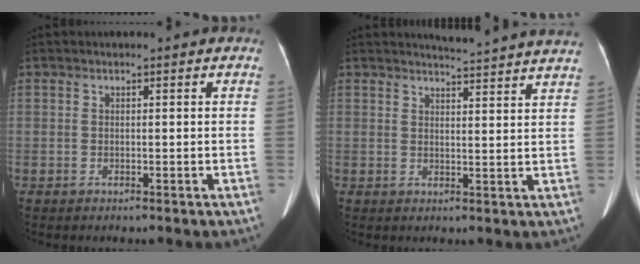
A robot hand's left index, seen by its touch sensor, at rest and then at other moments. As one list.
[{"total": 10.7, "force": [10.4, -0.9, 2.6], "torque": [-0.039, -0.023, 0.113]}]